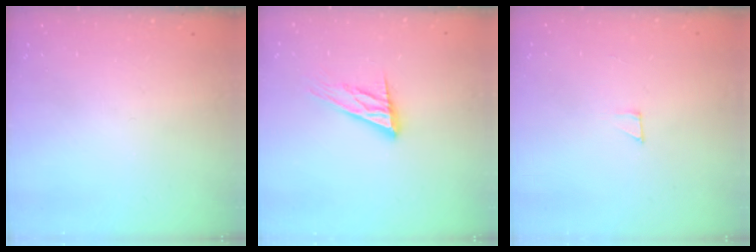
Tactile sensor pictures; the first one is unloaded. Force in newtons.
{"total": 15.2, "press": 15.0, "slide": 2.7}
{"total": 1.9, "press": 1.9, "slide": 0.1}